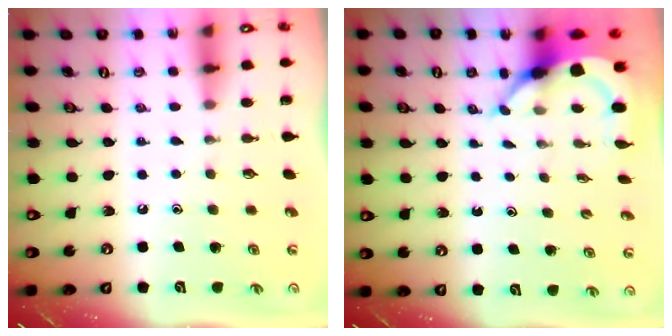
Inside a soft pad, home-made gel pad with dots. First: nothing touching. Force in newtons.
{"total": 5.4, "press": 5.4, "slide": 0.7}